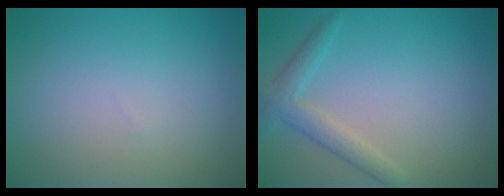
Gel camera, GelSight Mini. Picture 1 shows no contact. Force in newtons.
{"total": 2.6, "press": 2.6, "slide": 0.1}